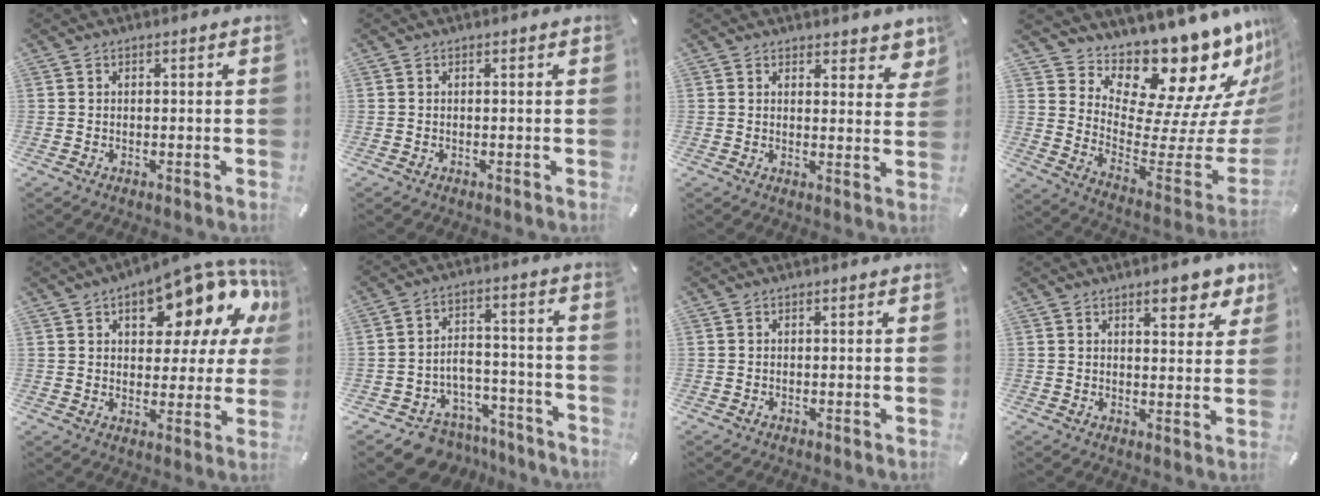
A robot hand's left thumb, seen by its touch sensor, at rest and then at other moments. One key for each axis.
{"total": 0.0}
{"total": 4.5, "fx": 3.5, "fy": 2.4, "fz": 1.4, "tx": 0.003, "ty": -0.025, "tz": 0.057}
{"total": 18.0, "fx": 15.3, "fy": 6.0, "fz": 7.2, "tx": -0.070, "ty": -0.164, "tz": 0.247}
{"total": 17.1, "fx": 10.6, "fy": 7.7, "fz": 11.0, "tx": -0.146, "ty": -0.078, "tz": 0.173}
{"total": 7.3, "fx": -4.7, "fy": 5.5, "fz": 1.2, "tx": -0.012, "ty": 0.026, "tz": -0.078}
{"total": 0.0}
{"total": 7.6, "fx": 5.0, "fy": 3.2, "fz": 4.7, "tx": -0.057, "ty": -0.025, "tz": 0.081}